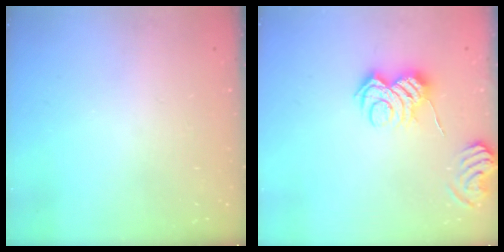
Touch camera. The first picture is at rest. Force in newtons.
{"total": 9.7, "press": 9.6, "slide": 0.8}